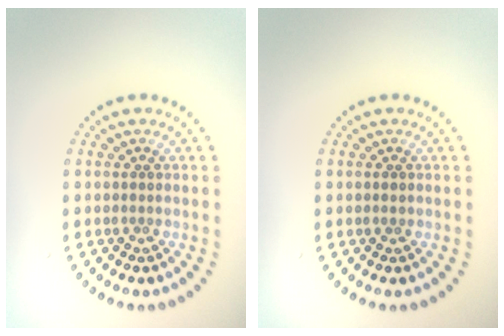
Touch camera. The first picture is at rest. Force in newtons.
{"total": 0.8, "press": 0.7, "slide": 0.1}